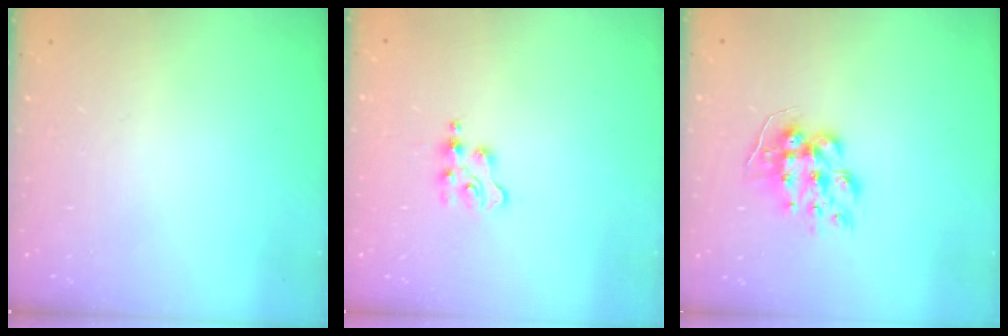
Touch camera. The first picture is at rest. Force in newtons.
{"total": 3.2, "press": 3.2, "slide": 0.4}
{"total": 10.1, "press": 10.1, "slide": 0.6}